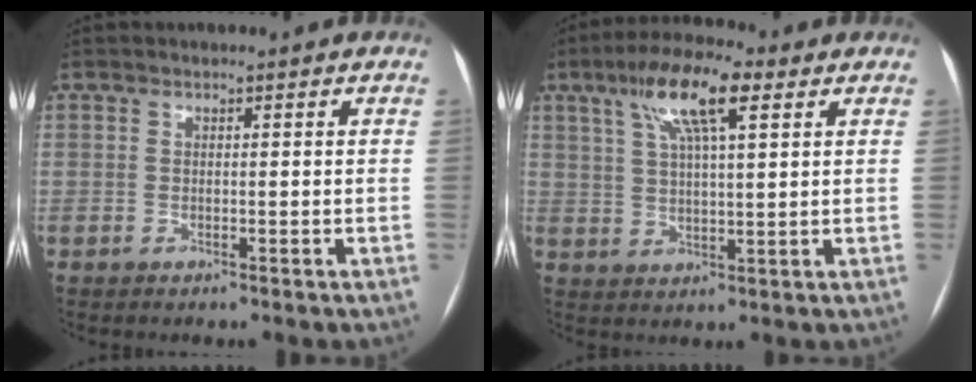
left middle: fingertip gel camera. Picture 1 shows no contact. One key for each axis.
{"total": 10.6, "fx": 5.2, "fy": 2.2, "fz": 8.9, "tx": -0.168, "ty": 0.024, "tz": 0.089}